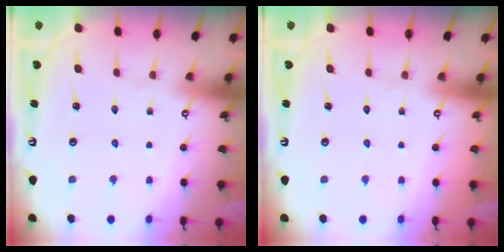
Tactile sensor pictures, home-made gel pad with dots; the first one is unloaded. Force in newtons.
{"total": 0.0}